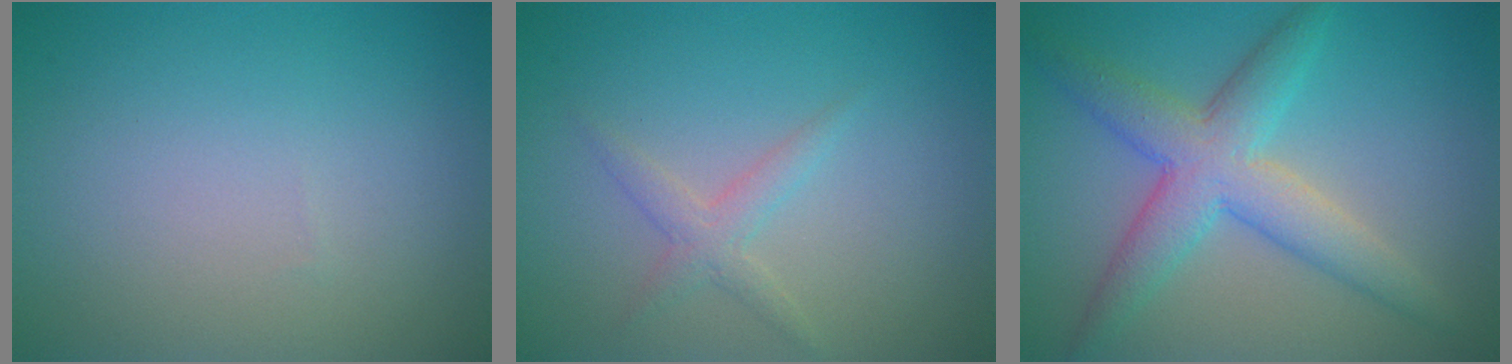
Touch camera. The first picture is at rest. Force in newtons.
{"total": 1.7, "press": 1.7, "slide": 0.1}
{"total": 5.7, "press": 5.7, "slide": 0.2}